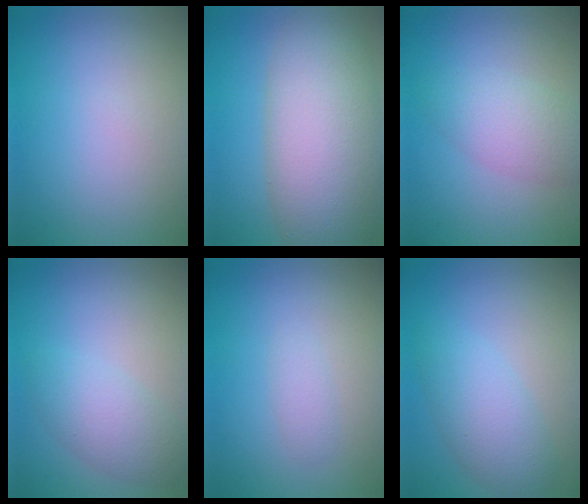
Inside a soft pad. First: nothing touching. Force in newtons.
{"total": 10.3, "press": 10.2, "slide": 0.7}
{"total": 3.4, "press": 3.3, "slide": 0.1}
{"total": 3.2, "press": 3.2, "slide": 0.1}
{"total": 1.0, "press": 1.0, "slide": 0.0}
{"total": 3.8, "press": 3.8, "slide": 0.2}